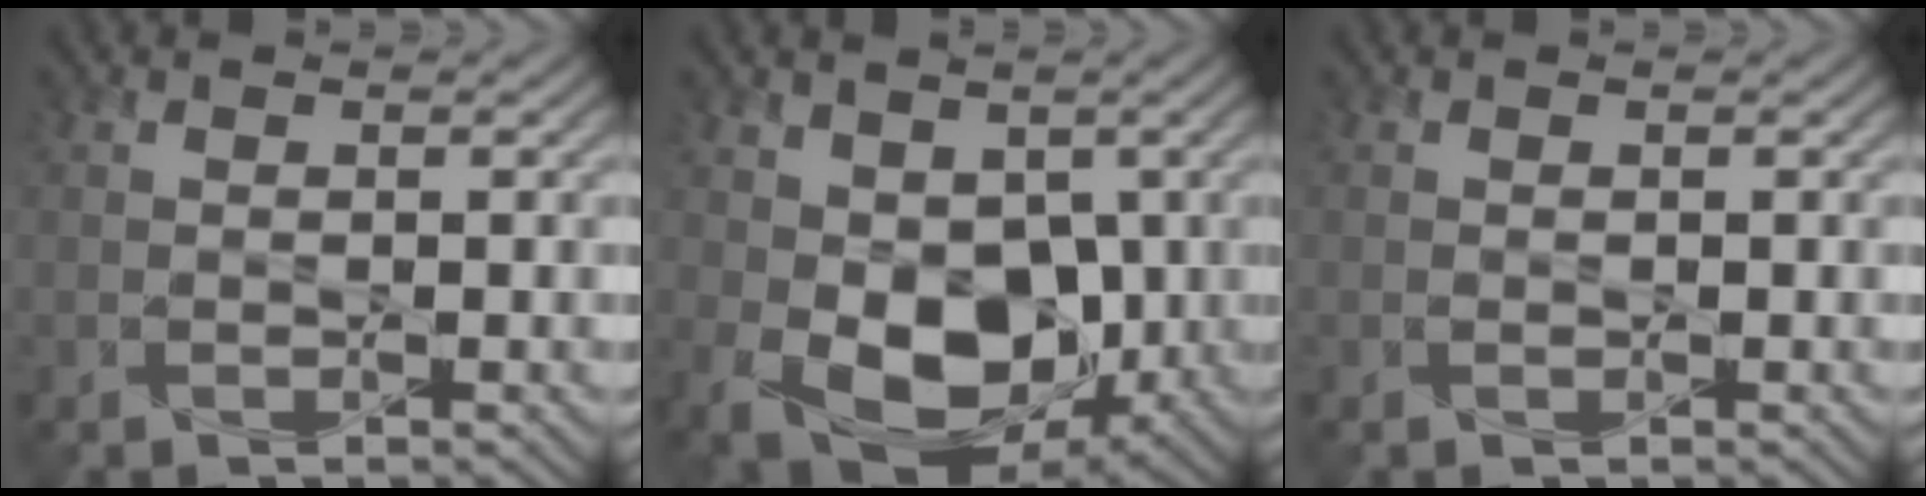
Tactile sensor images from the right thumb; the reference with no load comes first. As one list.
[{"total": 10.7, "force": [-0.7, 7.5, 7.5], "torque": [-0.149, -0.031, -0.009]}, {"total": 0.0}]